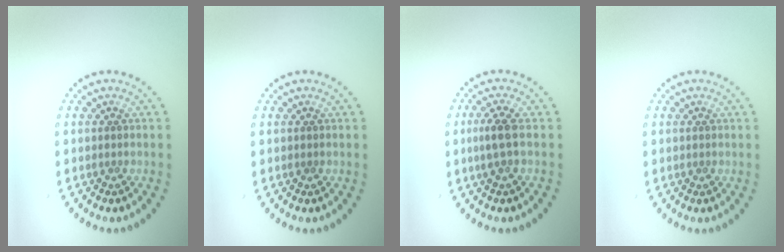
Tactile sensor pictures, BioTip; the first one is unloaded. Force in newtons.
{"total": 0.0}
{"total": 2.0, "press": 1.7, "slide": 1.1}
{"total": 0.0}